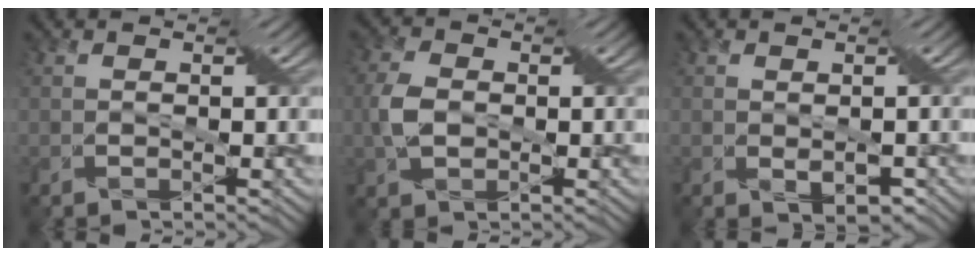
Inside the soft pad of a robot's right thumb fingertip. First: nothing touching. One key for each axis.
{"total": 4.4, "fx": -0.8, "fy": 2.8, "fz": 3.3, "tx": -0.100, "ty": -0.004, "tz": -0.016}
{"total": 2.3, "fx": -0.1, "fy": 1.4, "fz": 1.8, "tx": -0.035, "ty": -0.011, "tz": 0.008}